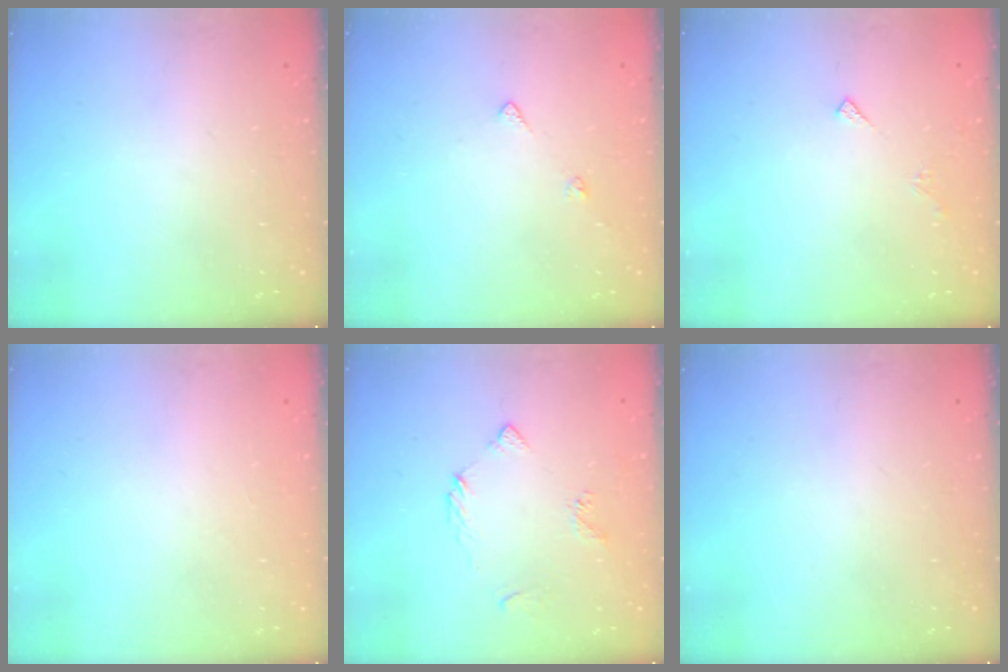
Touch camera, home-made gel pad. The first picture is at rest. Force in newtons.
{"total": 5.5, "press": 5.5, "slide": 0.7}
{"total": 4.3, "press": 4.3, "slide": 0.7}
{"total": 1.7, "press": 1.7, "slide": 0.1}
{"total": 4.4, "press": 4.3, "slide": 0.7}
{"total": 0.0}